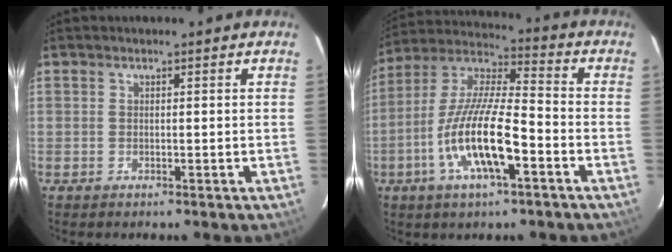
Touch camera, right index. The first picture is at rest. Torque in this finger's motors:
{"motor_torque": [0.85, -0.49, 1.06, 0.21]}